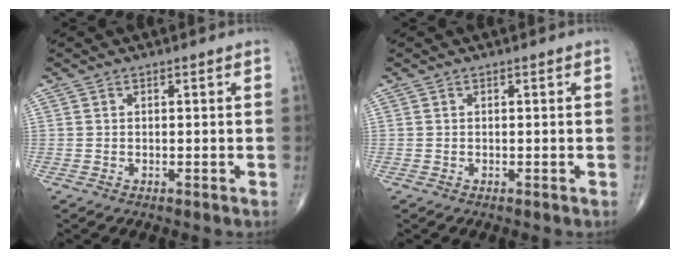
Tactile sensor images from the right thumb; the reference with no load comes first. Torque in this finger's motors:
{"motor_torque": [0.09, 0.01, 0.18, 0.07, -0.02]}